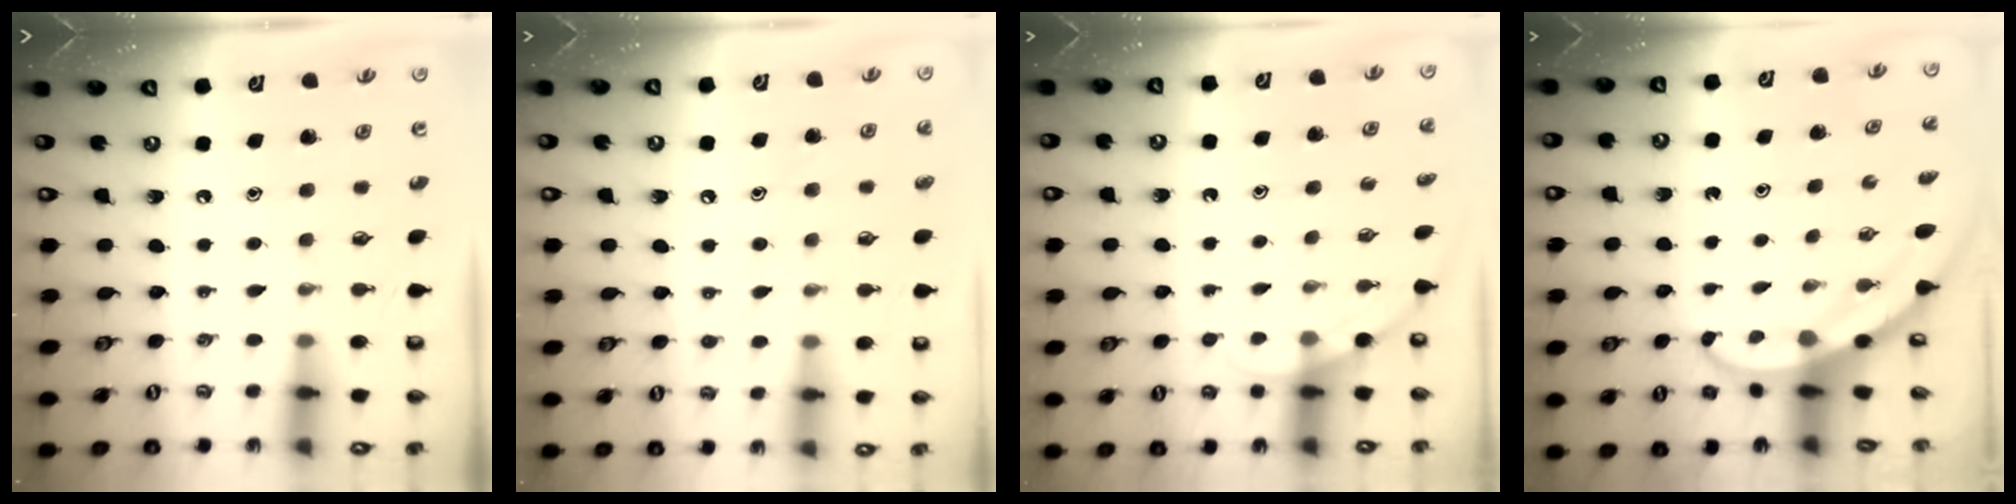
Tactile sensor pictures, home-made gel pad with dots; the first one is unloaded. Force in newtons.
{"total": 7.5, "press": 7.5, "slide": 0.8}
{"total": 2.5, "press": 2.5, "slide": 0.2}
{"total": 3.4, "press": 3.4, "slide": 0.2}